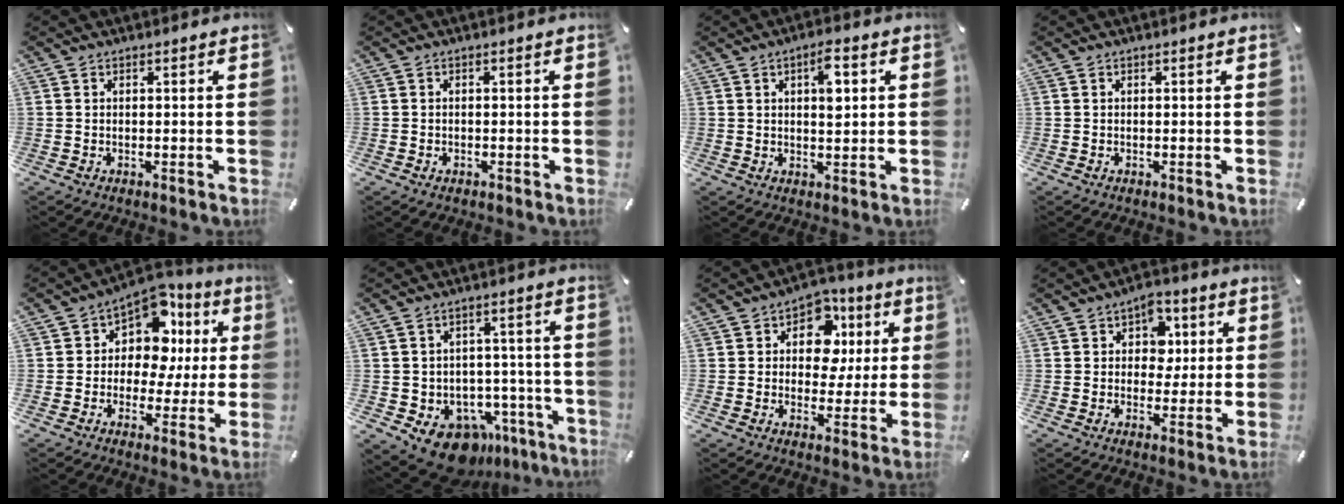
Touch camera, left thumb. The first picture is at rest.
{"total": 0.8, "force": [-0.5, 0.5, 0.4], "torque": [-0.008, 0.000, -0.010]}
{"total": 6.0, "force": [1.9, 2.4, 5.1], "torque": [-0.067, -0.008, 0.022]}
{"total": 0.0}
{"total": 11.0, "force": [4.2, 8.1, 6.1], "torque": [-0.107, -0.035, 0.080]}
{"total": 11.6, "force": [-7.7, 7.3, 4.7], "torque": [-0.068, 0.045, -0.123]}
{"total": 10.6, "force": [2.9, 8.5, 5.7], "torque": [-0.081, -0.014, 0.052]}
{"total": 7.3, "force": [1.7, 6.2, 3.5], "torque": [-0.037, 0.001, 0.024]}